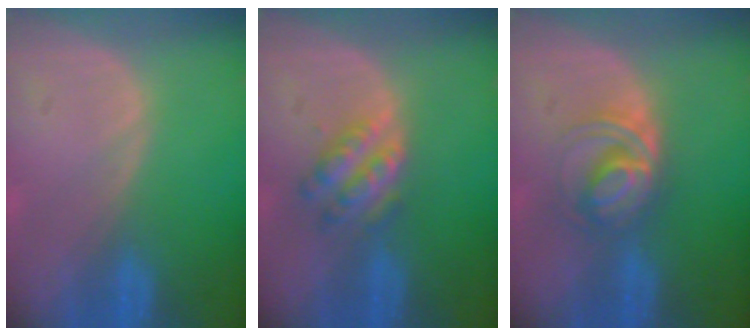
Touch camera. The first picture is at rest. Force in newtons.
{"total": 4.7, "press": 4.6, "slide": 1.2}
{"total": 5.5, "press": 5.4, "slide": 1.3}